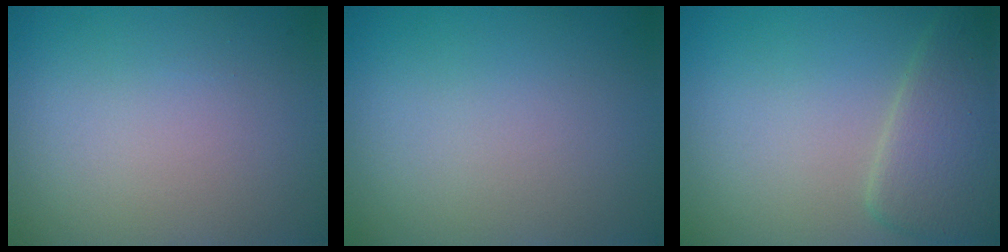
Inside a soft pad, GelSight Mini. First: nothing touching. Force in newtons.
{"total": 0.0}
{"total": 4.4, "press": 4.4, "slide": 0.1}